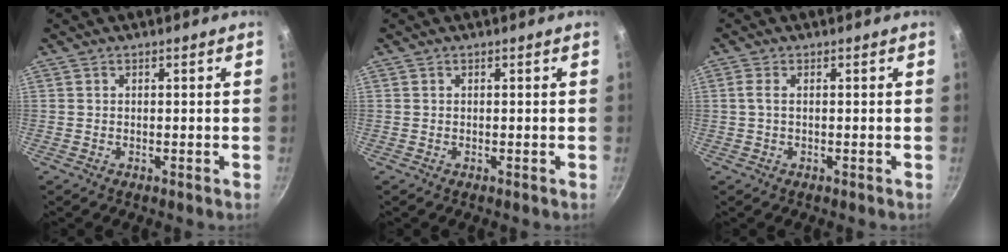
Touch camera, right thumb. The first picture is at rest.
{"total": 0.0}
{"total": 1.6, "force": [0.1, 0.7, 1.4], "torque": [-0.036, 0.004, 0.000]}